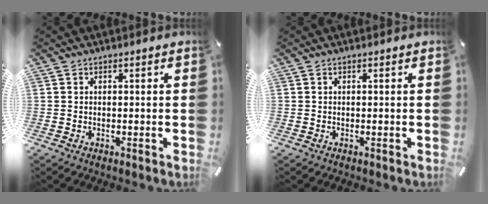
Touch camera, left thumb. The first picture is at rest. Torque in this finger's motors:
{"motor_torque": [-0.02, -0.02, -0.01, 0.03, -0.02]}